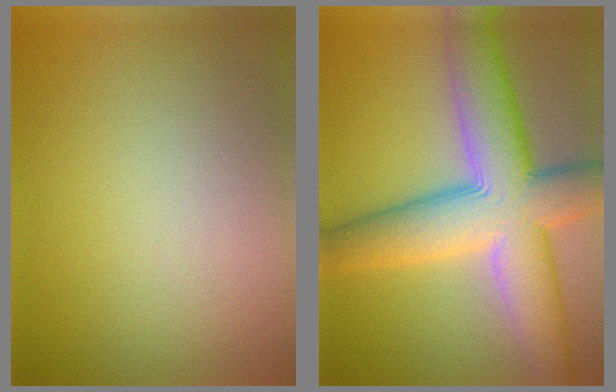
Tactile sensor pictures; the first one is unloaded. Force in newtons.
{"total": 11.3, "press": 11.3, "slide": 0.5}